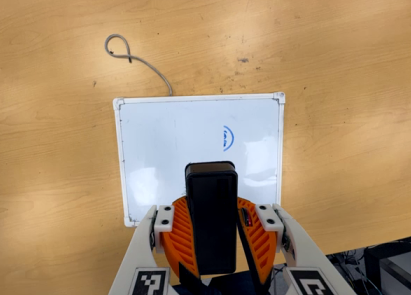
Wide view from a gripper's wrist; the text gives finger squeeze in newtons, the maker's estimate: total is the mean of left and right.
{"total": 10.1, "left": 9.9, "right": 10.3}